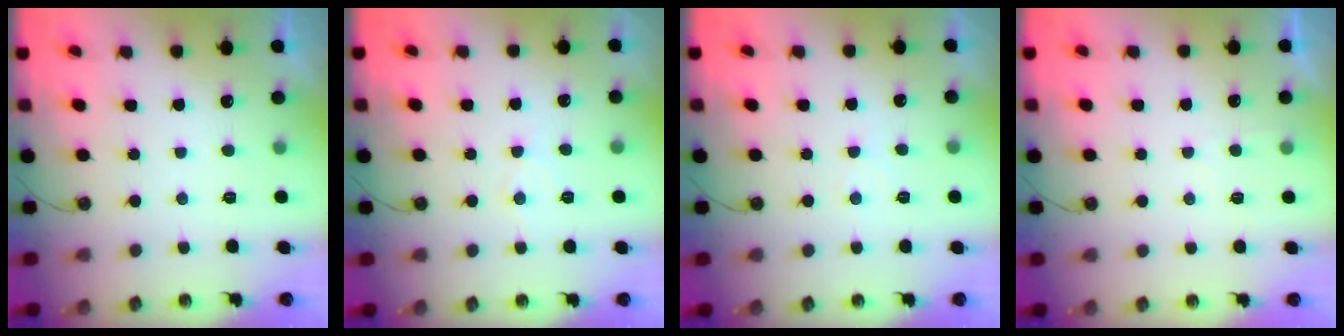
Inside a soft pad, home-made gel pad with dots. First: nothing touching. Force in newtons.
{"total": 6.1, "press": 6.1, "slide": 0.5}
{"total": 3.9, "press": 3.9, "slide": 0.6}
{"total": 2.0, "press": 2.0, "slide": 0.3}